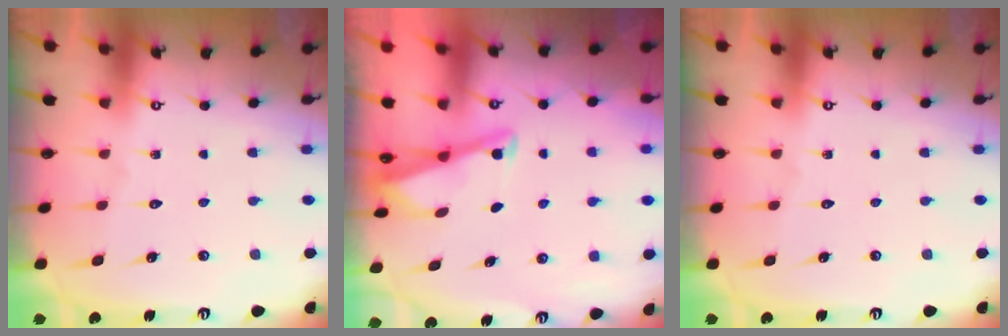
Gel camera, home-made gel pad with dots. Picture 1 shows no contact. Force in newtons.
{"total": 3.0, "press": 3.0, "slide": 0.3}
{"total": 0.0}